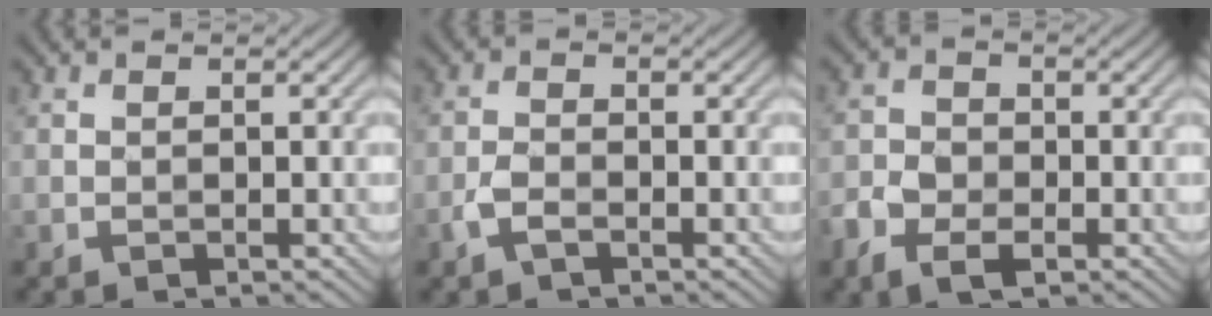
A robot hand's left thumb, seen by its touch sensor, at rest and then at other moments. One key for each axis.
{"total": 2.2, "fx": -1.4, "fy": 1.0, "fz": 1.5, "tx": -0.035, "ty": 0.000, "tz": -0.033}
{"total": 5.4, "fx": -2.9, "fy": 3.3, "fz": 3.0, "tx": -0.063, "ty": -0.006, "tz": -0.061}